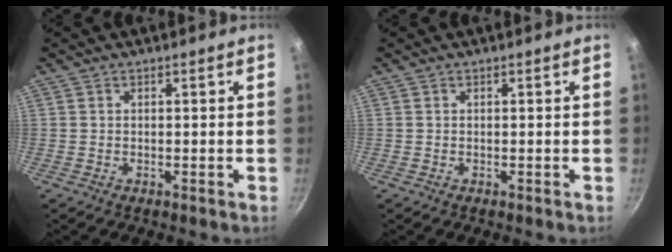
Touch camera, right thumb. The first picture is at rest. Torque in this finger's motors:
{"motor_torque": [-0.07, 0.07, -0.01, 0.16, 0.00]}